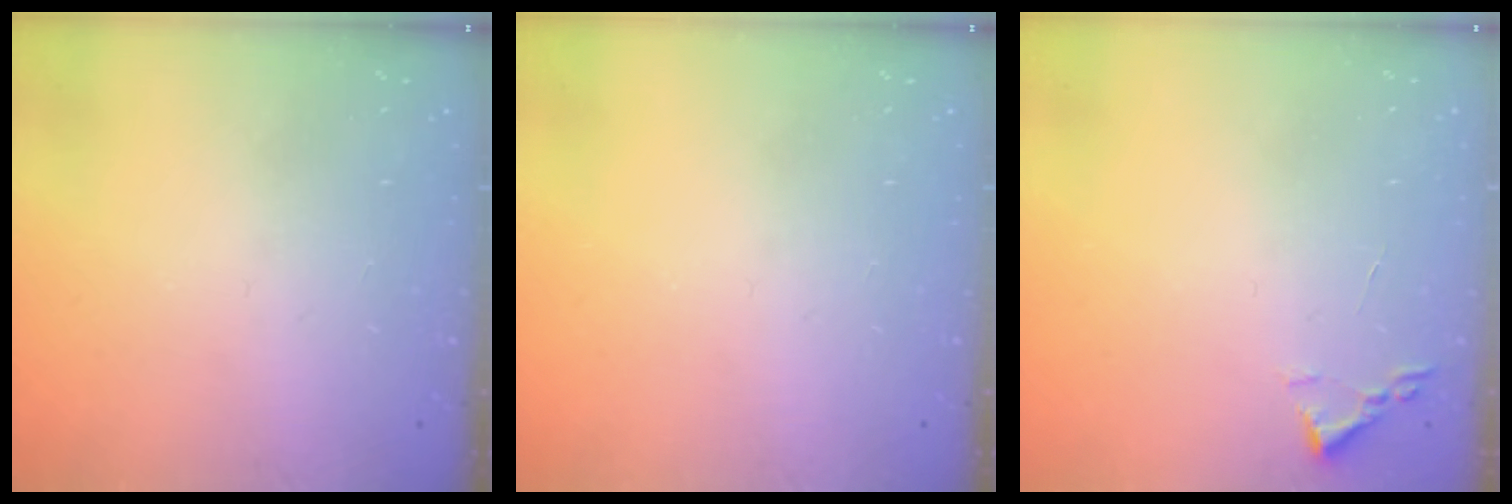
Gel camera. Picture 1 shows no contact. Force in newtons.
{"total": 0.0}
{"total": 1.8, "press": 1.7, "slide": 0.2}